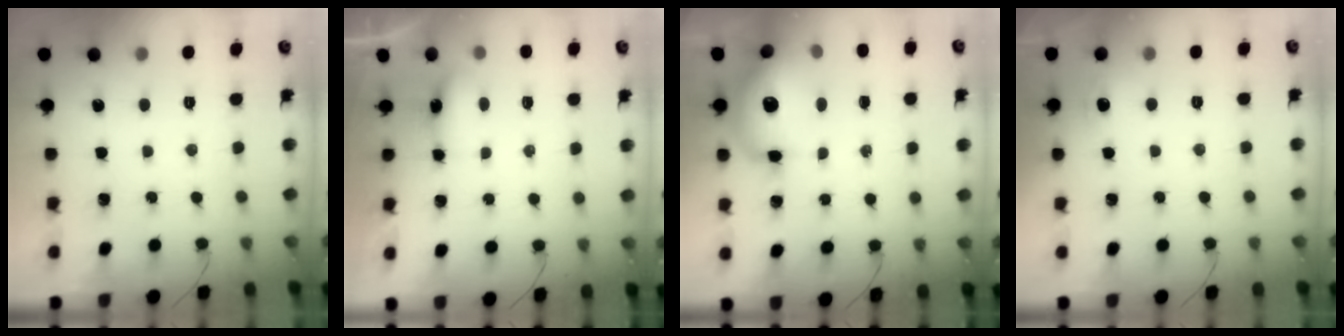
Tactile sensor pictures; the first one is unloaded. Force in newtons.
{"total": 8.3, "press": 4.8, "slide": 6.8}
{"total": 17.1, "press": 16.6, "slide": 4.1}
{"total": 4.3, "press": 3.8, "slide": 2.1}